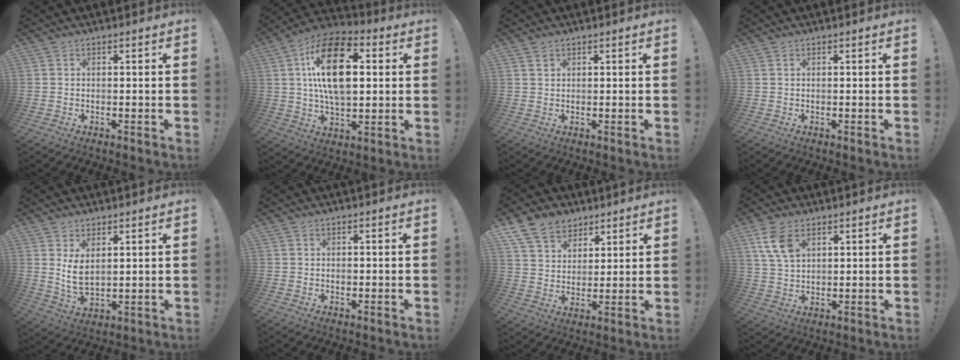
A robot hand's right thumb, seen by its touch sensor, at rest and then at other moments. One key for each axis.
{"total": 21.6, "fx": 3.7, "fy": 12.4, "fz": 17.3, "tx": -0.293, "ty": 0.008, "tz": 0.056}
{"total": 1.3, "fx": 0.7, "fy": 0.9, "fz": 0.5, "tx": 0.003, "ty": -0.003, "tz": 0.011}
{"total": 0.0}
{"total": 6.5, "fx": 2.6, "fy": 3.6, "fz": 4.7, "tx": -0.091, "ty": -0.018, "tz": 0.048}
{"total": 0.8, "fx": -0.4, "fy": 0.6, "fz": 0.3, "tx": -0.004, "ty": 0.003, "tz": -0.007}
{"total": 11.2, "fx": 7.4, "fy": 7.8, "fz": 3.1, "tx": -0.060, "ty": -0.046, "tz": 0.148}
{"total": 8.7, "fx": 4.3, "fy": 5.1, "fz": 5.6, "tx": -0.104, "ty": -0.012, "tz": 0.085}